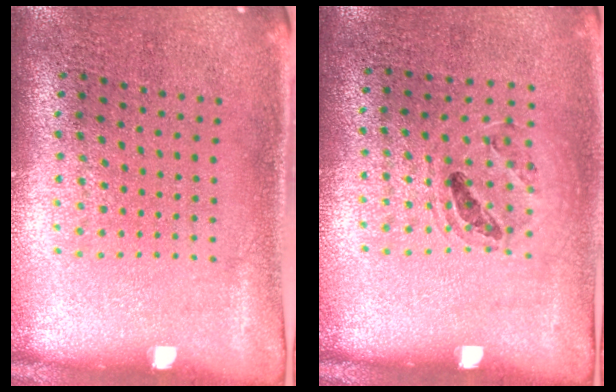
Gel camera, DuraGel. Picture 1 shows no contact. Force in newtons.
{"total": 0.9, "press": 0.9, "slide": 0.1}